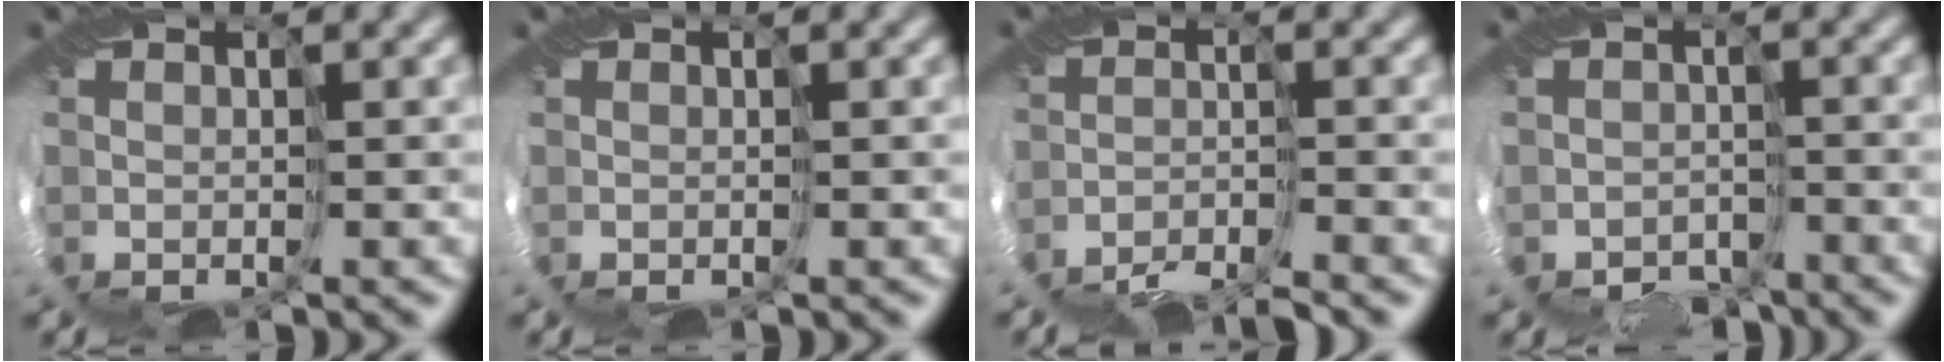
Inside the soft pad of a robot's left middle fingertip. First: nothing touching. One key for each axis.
{"total": 0.0}
{"total": 5.4, "fx": -5.4, "fy": 0.2, "fz": 1.0, "tx": -0.020, "ty": -0.010, "tz": -0.107}
{"total": 3.7, "fx": -3.2, "fy": 1.7, "fz": -0.2, "tx": 0.017, "ty": -0.028, "tz": -0.051}